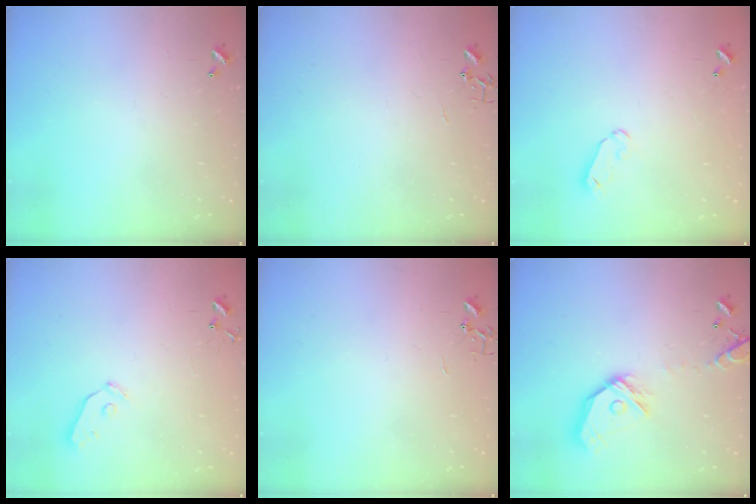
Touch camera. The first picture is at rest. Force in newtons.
{"total": 0.0}
{"total": 5.9, "press": 5.9, "slide": 0.6}
{"total": 5.7, "press": 5.7, "slide": 0.4}
{"total": 0.0}
{"total": 16.5, "press": 16.3, "slide": 2.4}